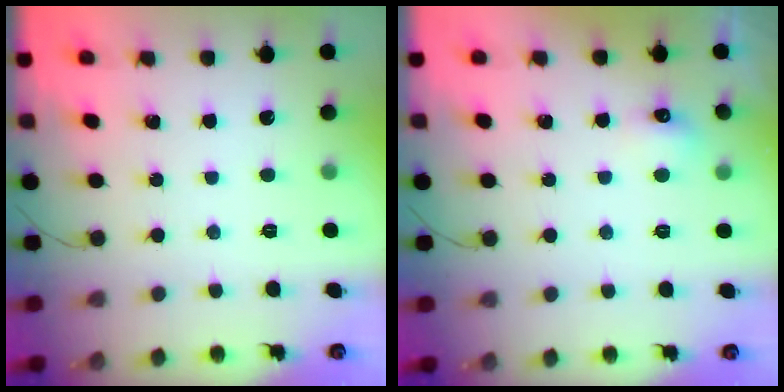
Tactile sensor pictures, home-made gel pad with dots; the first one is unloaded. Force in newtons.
{"total": 5.1, "press": 4.9, "slide": 1.1}